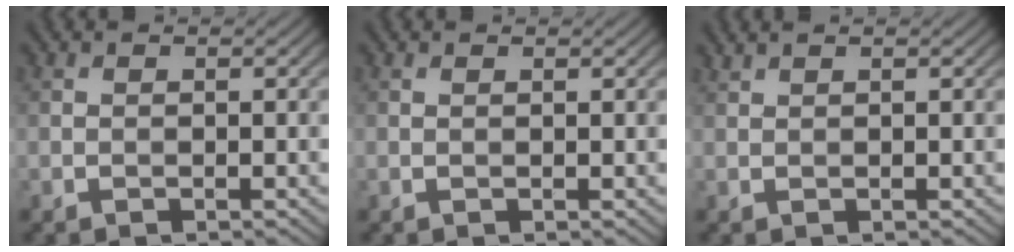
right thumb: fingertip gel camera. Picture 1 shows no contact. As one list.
[{"total": 0.0}, {"total": 0.9, "force": [0.8, 0.0, 0.2], "torque": [-0.009, 0.005, 0.020]}]